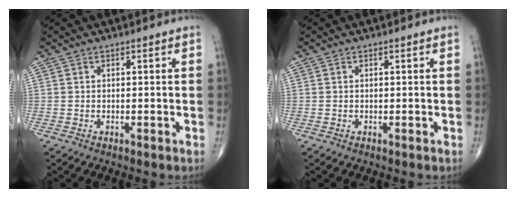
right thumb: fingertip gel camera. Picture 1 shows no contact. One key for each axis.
{"total": 0.0}